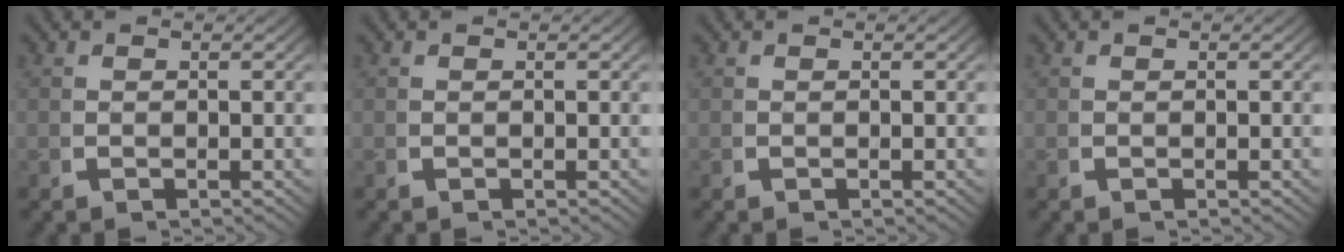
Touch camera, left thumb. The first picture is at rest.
{"total": 0.0}
{"total": 0.0}
{"total": 0.0}